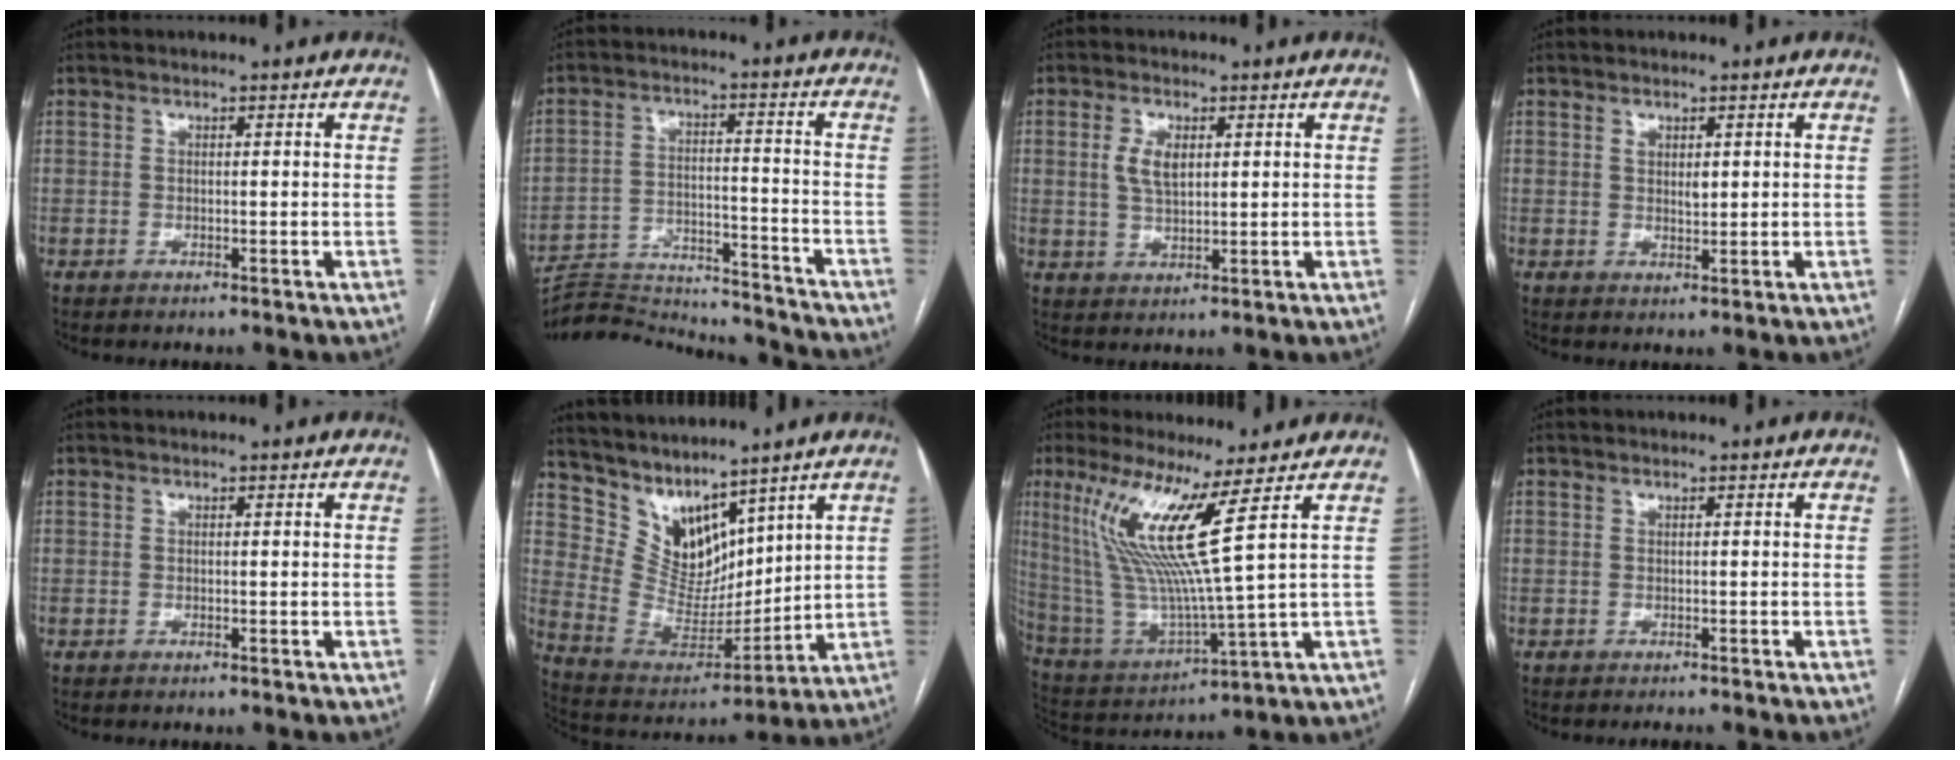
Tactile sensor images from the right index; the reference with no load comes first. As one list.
[{"total": 19.0, "force": [-18.6, 1.1, 3.7], "torque": [-0.085, 0.002, -0.270]}, {"total": 4.6, "force": [1.3, 2.3, 3.9], "torque": [-0.079, 0.004, 0.028]}, {"total": 2.0, "force": [0.6, 1.1, 1.6], "torque": [-0.023, -0.003, 0.011]}, {"total": 0.0}, {"total": 10.5, "force": [9.1, 4.3, 3.1], "torque": [-0.070, 0.008, 0.196]}, {"total": 14.0, "force": [6.3, -1.7, 12.4], "torque": [-0.262, -0.018, 0.127]}, {"total": 1.6, "force": [-1.4, 0.1, 0.7], "torque": [-0.009, -0.003, -0.015]}]